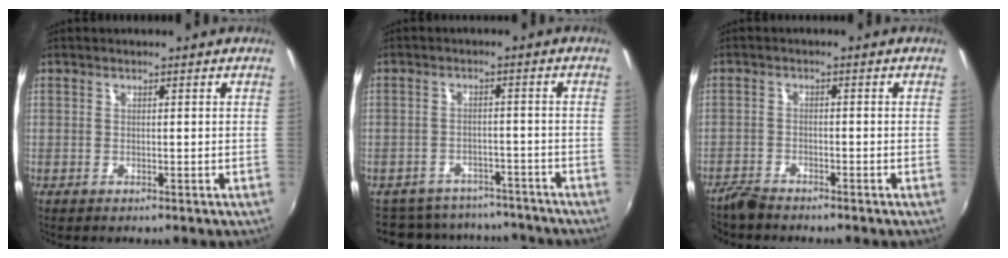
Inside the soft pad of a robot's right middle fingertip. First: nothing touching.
{"total": 14.9, "force": [-13.0, 6.2, 3.9], "torque": [-0.097, 0.017, -0.169]}
{"total": 3.4, "force": [-3.2, 0.7, 0.6], "torque": [-0.024, -0.009, -0.068]}